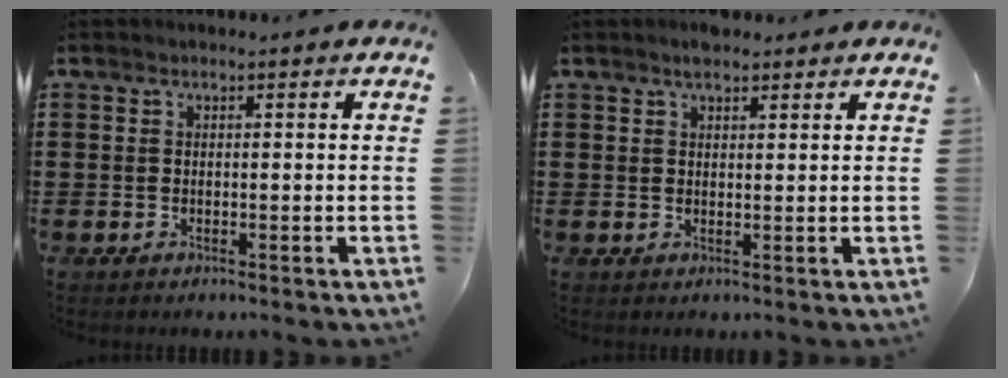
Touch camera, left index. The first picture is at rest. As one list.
[{"total": 2.2, "force": [1.9, 0.7, 0.9], "torque": [-0.020, 0.003, 0.035]}]